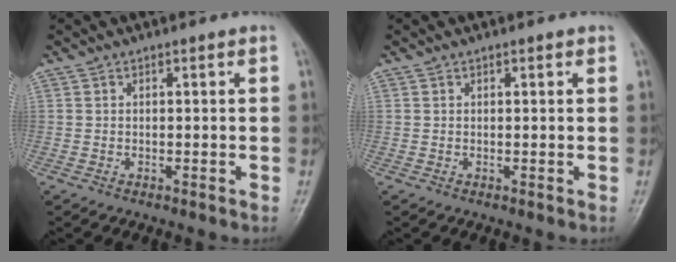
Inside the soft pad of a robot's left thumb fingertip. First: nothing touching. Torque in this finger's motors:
{"motor_torque": [-0.22, -0.12, 0.03, 0.00, -0.02]}